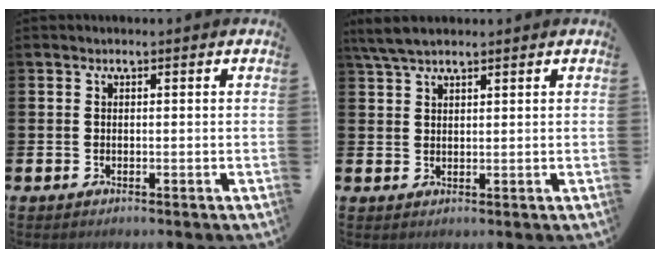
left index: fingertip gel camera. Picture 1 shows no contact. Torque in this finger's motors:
{"motor_torque": [-0.11, -0.16, 0.36, 0.04]}